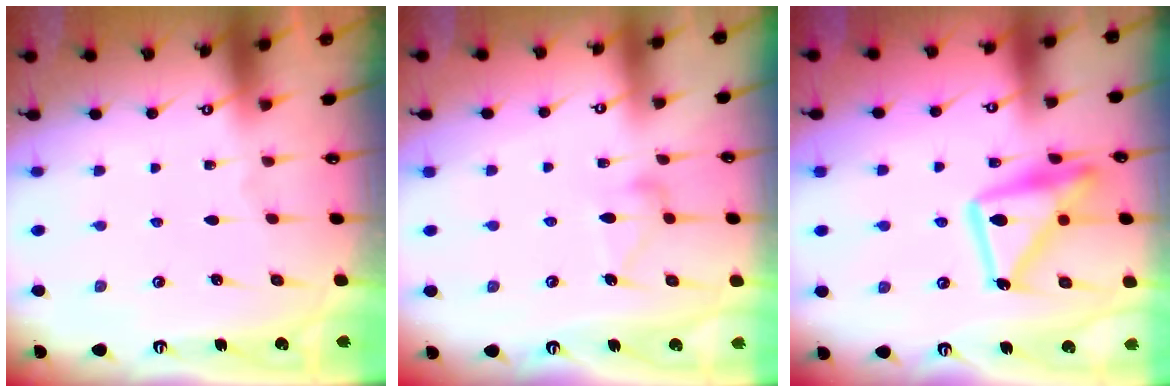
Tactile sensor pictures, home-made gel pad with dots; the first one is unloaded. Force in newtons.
{"total": 10.6, "press": 10.6, "slide": 0.4}
{"total": 15.7, "press": 15.6, "slide": 1.2}